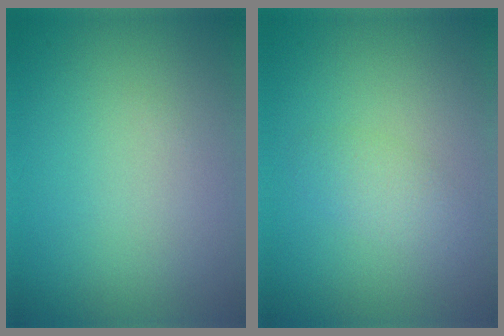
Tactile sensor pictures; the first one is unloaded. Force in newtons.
{"total": 1.7, "press": 1.7, "slide": 0.1}